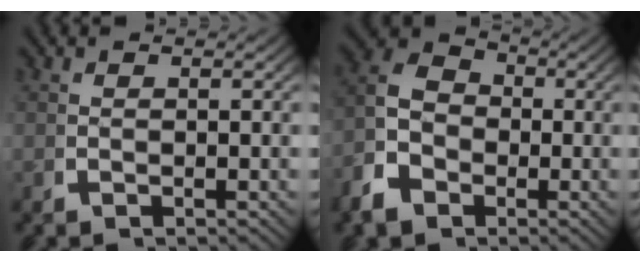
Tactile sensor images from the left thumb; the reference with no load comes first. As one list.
[{"total": 8.3, "force": [-0.5, 7.0, 4.5], "torque": [-0.077, -0.004, -0.021]}]